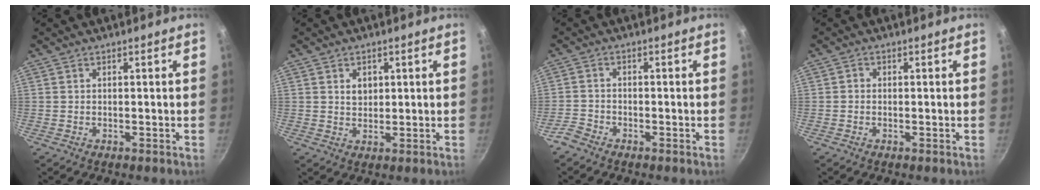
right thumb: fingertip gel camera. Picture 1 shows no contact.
{"total": 2.8, "force": [0.9, 2.2, 1.5], "torque": [-0.012, -0.004, 0.017]}
{"total": 2.8, "force": [-2.4, 1.3, 0.9], "torque": [-0.028, 0.019, -0.054]}
{"total": 0.8, "force": [-0.2, 0.7, 0.3], "torque": [-0.004, 0.002, -0.004]}